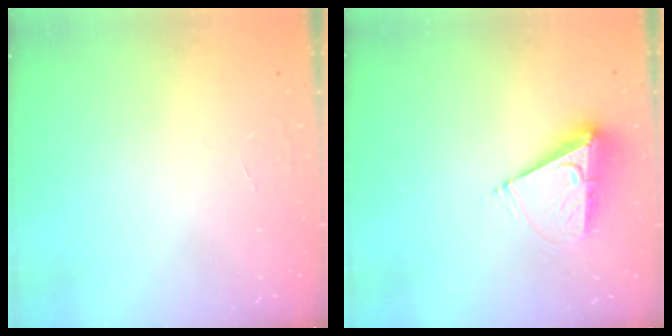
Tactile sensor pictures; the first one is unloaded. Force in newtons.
{"total": 8.7, "press": 8.6, "slide": 0.7}